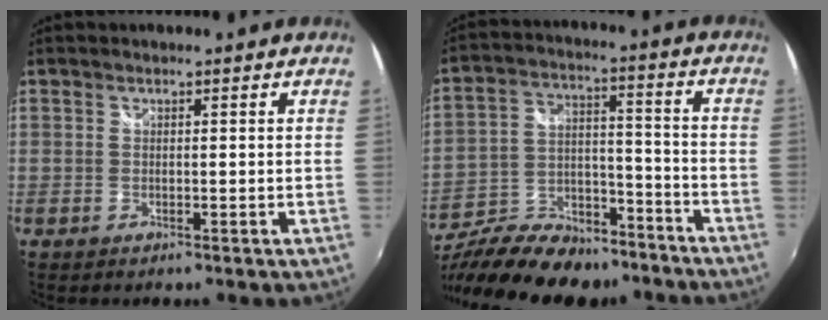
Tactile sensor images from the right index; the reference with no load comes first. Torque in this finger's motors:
{"motor_torque": [0.67, -0.64, 0.31, 0.14]}